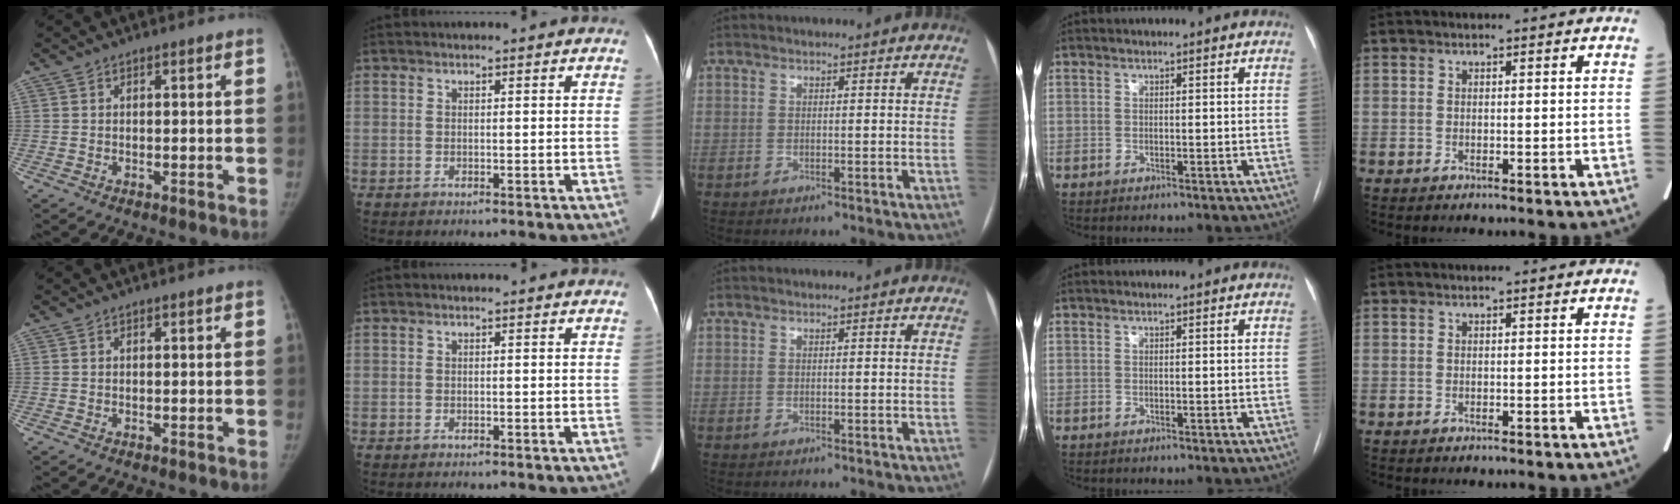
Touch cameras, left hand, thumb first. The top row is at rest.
{}